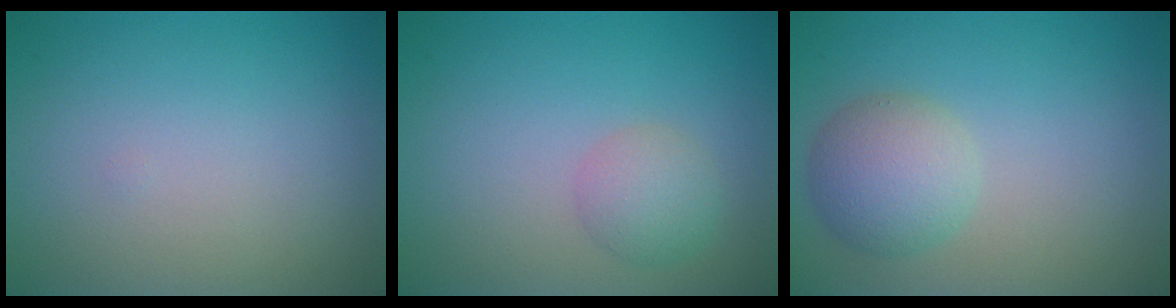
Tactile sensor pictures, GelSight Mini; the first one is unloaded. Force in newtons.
{"total": 2.3, "press": 2.3, "slide": 0.1}
{"total": 3.9, "press": 3.9, "slide": 0.2}